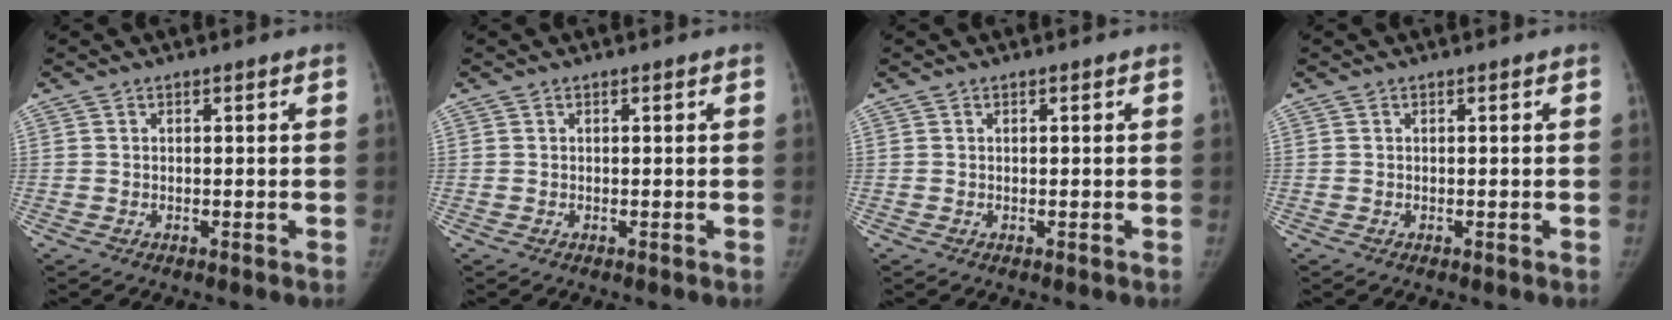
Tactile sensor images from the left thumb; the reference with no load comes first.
{"total": 0.0}
{"total": 0.0}
{"total": 0.0}